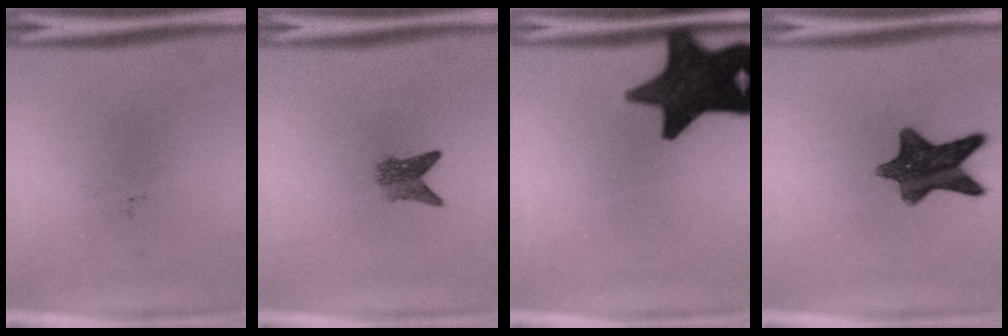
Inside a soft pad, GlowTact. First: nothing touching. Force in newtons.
{"total": 2.8}
{"total": 15.7}
{"total": 11.1}